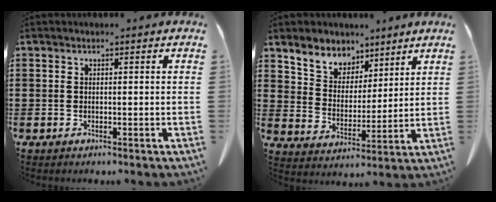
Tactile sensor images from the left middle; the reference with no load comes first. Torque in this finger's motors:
{"motor_torque": [1.59, -0.29, 0.46, 0.08]}